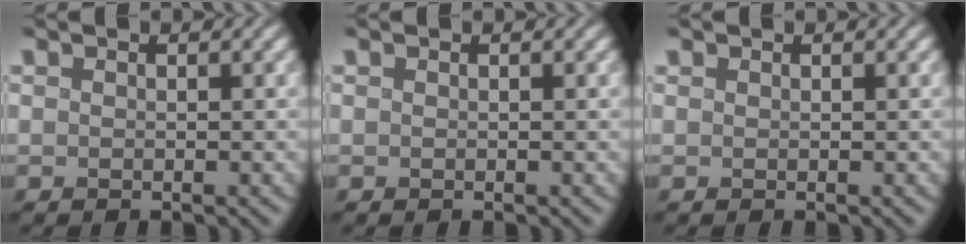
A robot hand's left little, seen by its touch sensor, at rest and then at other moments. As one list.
[{"total": 0.0}, {"total": 0.0}]